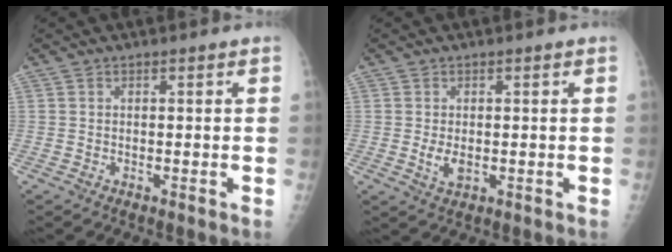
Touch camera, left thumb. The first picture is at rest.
{"total": 3.3, "force": [-0.3, 2.0, 2.5], "torque": [-0.043, -0.006, -0.001]}